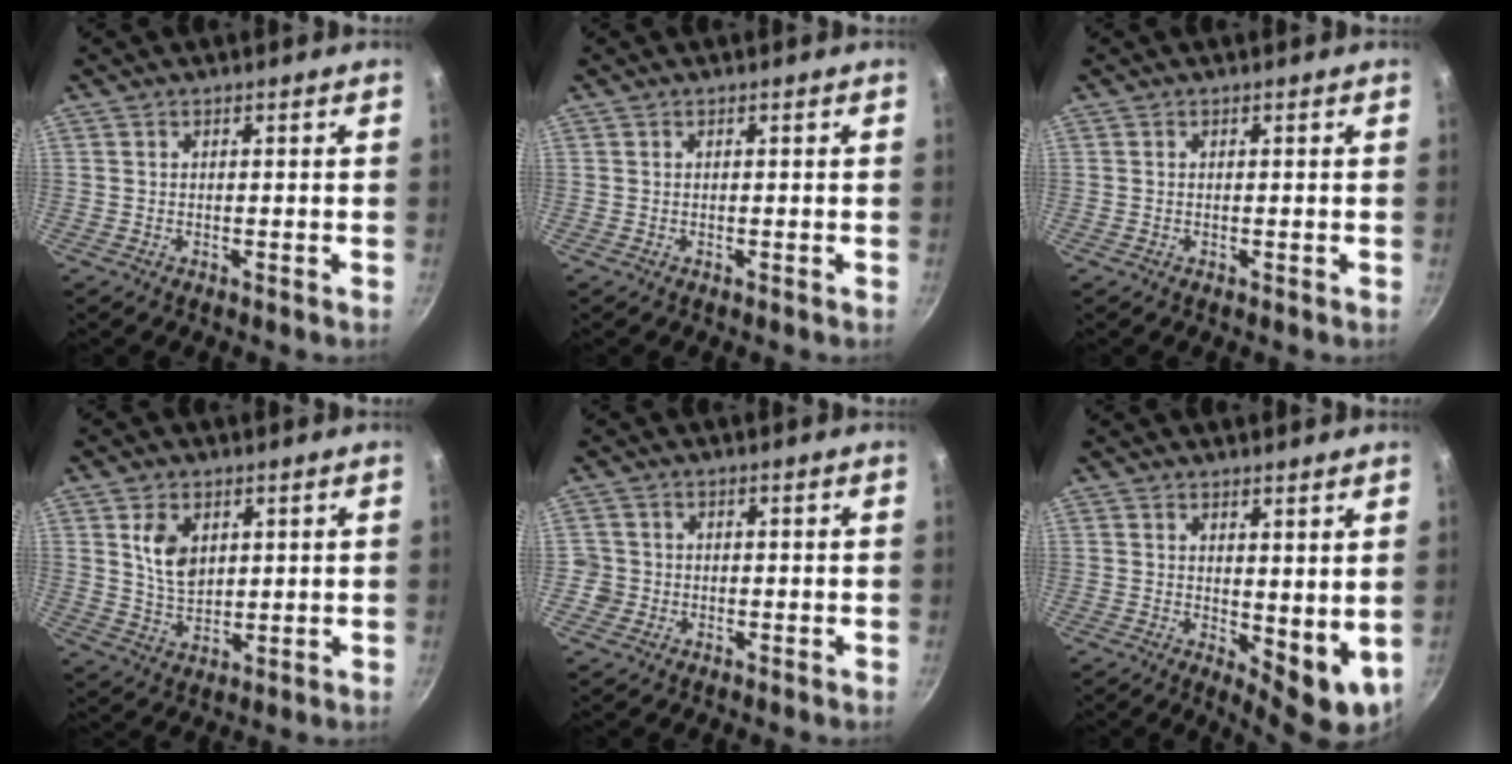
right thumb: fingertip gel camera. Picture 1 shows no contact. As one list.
[{"total": 0.0}, {"total": 0.0}, {"total": 7.4, "force": [2.3, 5.1, 4.9], "torque": [-0.072, -0.018, 0.048]}, {"total": 2.8, "force": [-0.8, 2.6, 0.4], "torque": [0.006, 0.014, -0.015]}, {"total": 8.3, "force": [2.2, 3.9, 7.0], "torque": [-0.084, -0.024, 0.039]}]